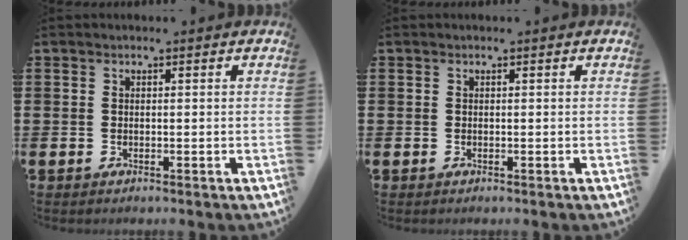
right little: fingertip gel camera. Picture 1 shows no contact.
{"total": 0.0}